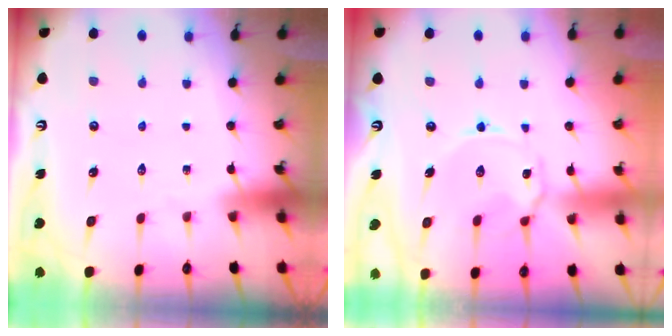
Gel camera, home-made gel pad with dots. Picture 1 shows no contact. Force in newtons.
{"total": 6.5, "press": 6.5, "slide": 0.6}